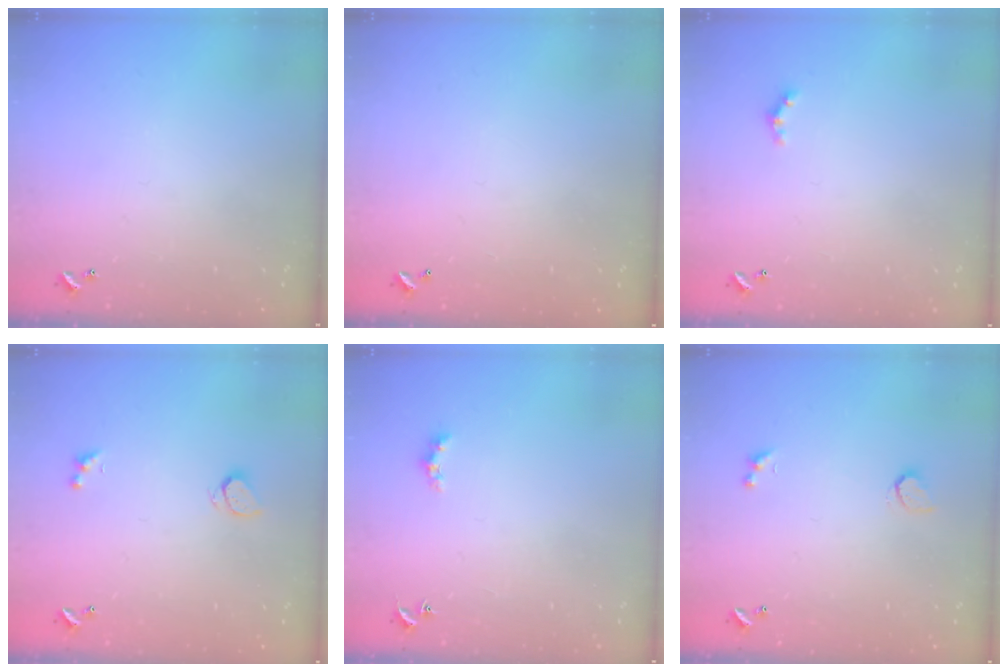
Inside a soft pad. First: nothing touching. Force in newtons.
{"total": 2.9, "press": 2.9, "slide": 0.1}
{"total": 1.3, "press": 1.2, "slide": 0.4}
{"total": 0.8, "press": 0.7, "slide": 0.5}
{"total": 2.2, "press": 2.1, "slide": 0.5}
{"total": 1.0, "press": 0.8, "slide": 0.5}